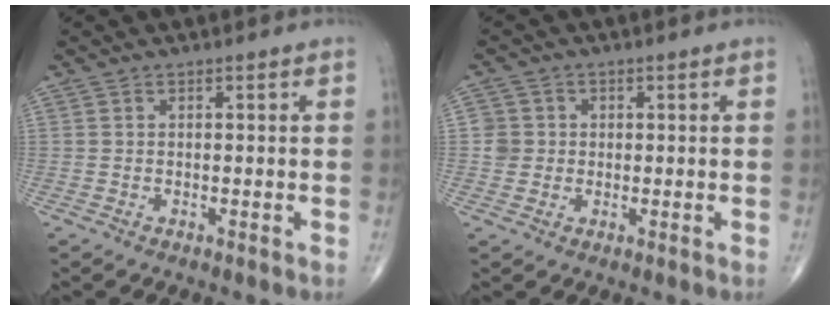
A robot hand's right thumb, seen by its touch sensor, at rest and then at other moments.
{"total": 3.4, "force": [0.2, 3.4, 0.4], "torque": [0.019, 0.007, 0.002]}